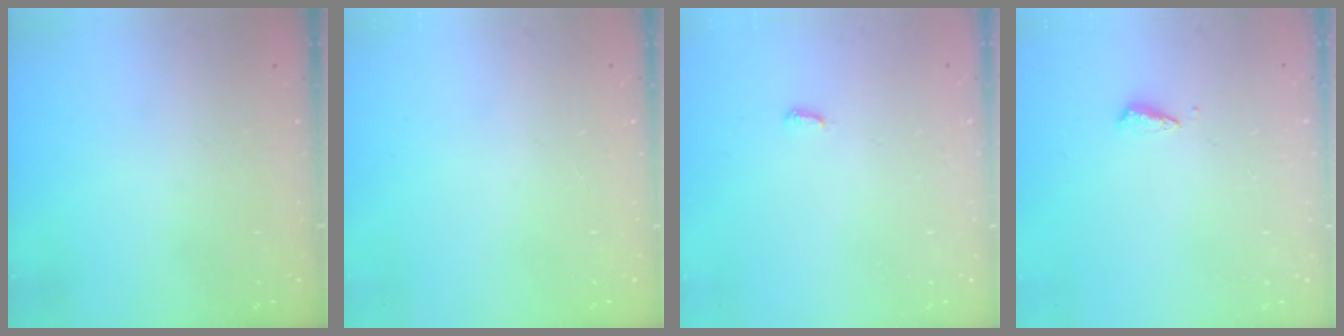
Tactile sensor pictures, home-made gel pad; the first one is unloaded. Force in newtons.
{"total": 0.0}
{"total": 2.9, "press": 2.9, "slide": 0.3}
{"total": 3.0, "press": 3.0, "slide": 0.2}